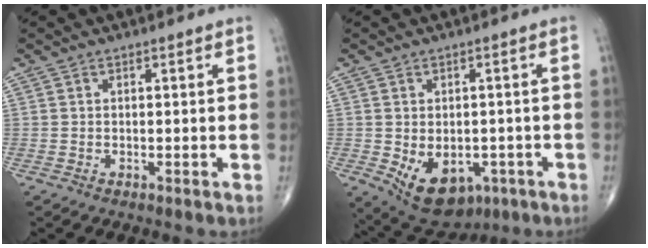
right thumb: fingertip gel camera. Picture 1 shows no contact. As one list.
[{"total": 11.8, "force": [-4.1, 7.9, 7.8], "torque": [-0.099, 0.001, -0.041]}]